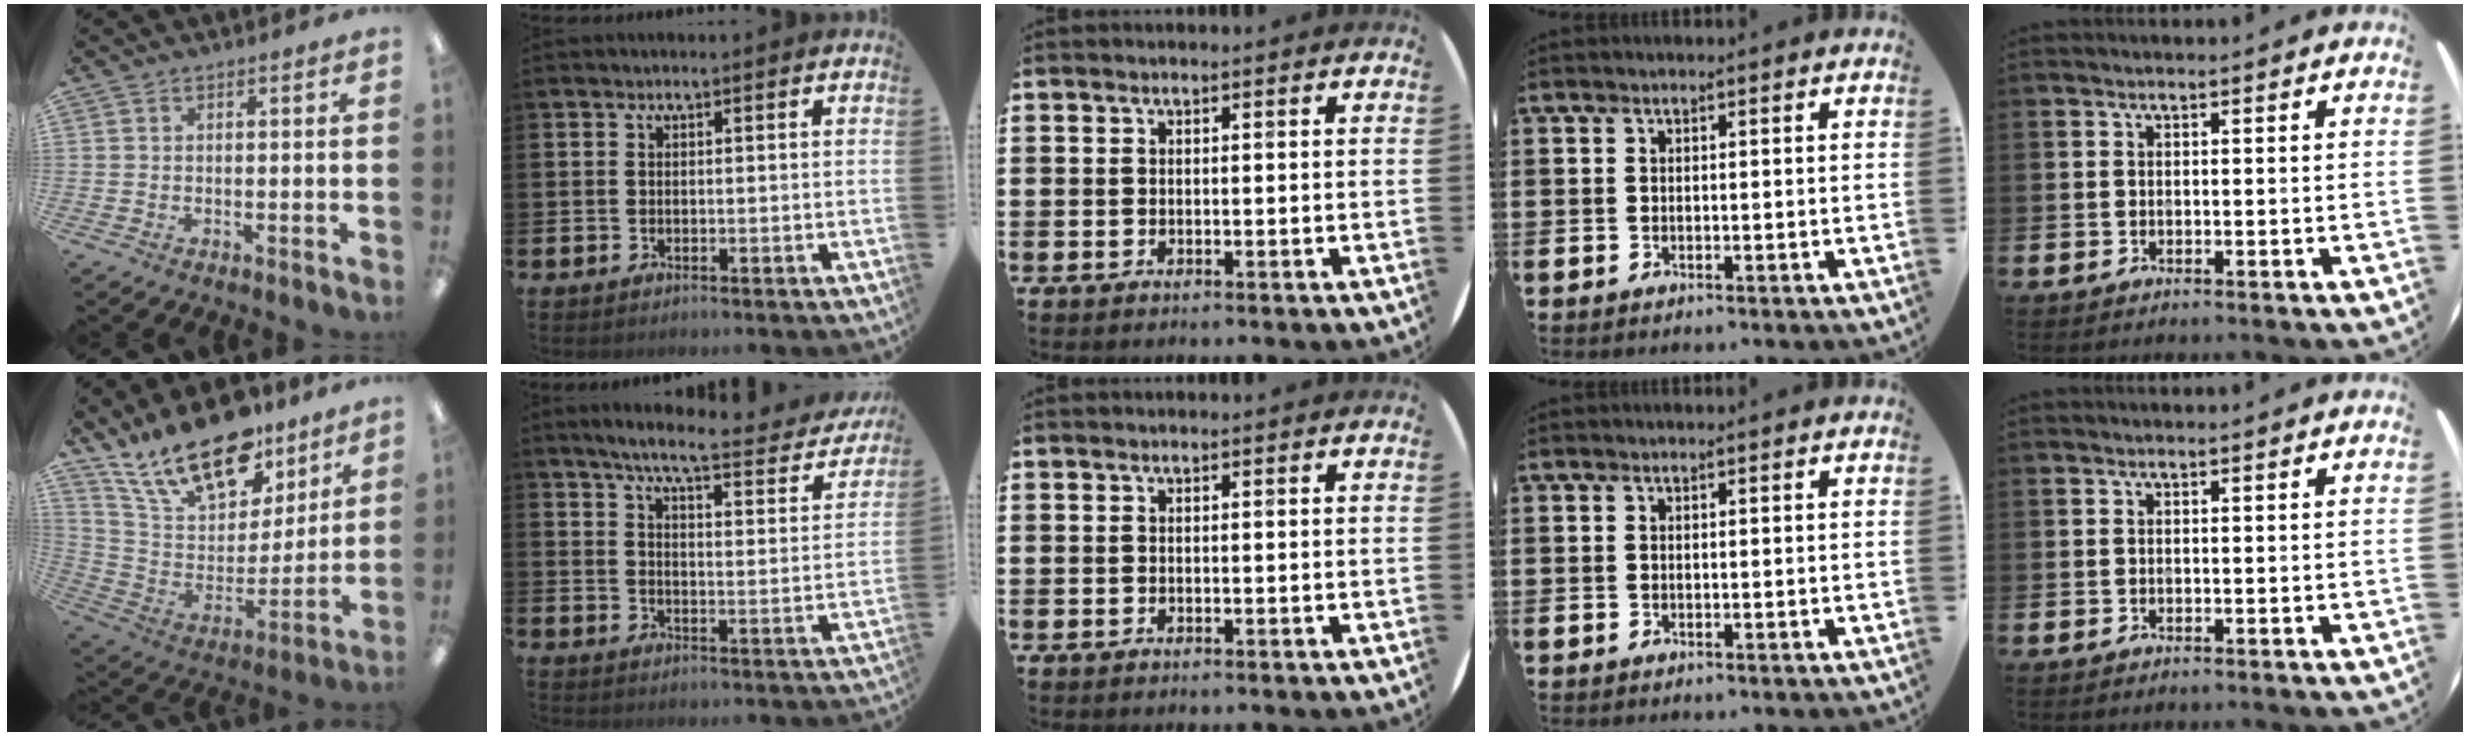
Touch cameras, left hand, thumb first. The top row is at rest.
{"thumb": {"total": 21.6, "force": [15.5, 10.1, 11.2], "torque": [-0.211, -0.092, 0.279]}, "index": {"total": 6.4, "force": [5.6, 0.5, 3.1], "torque": [-0.078, -0.038, 0.089]}}